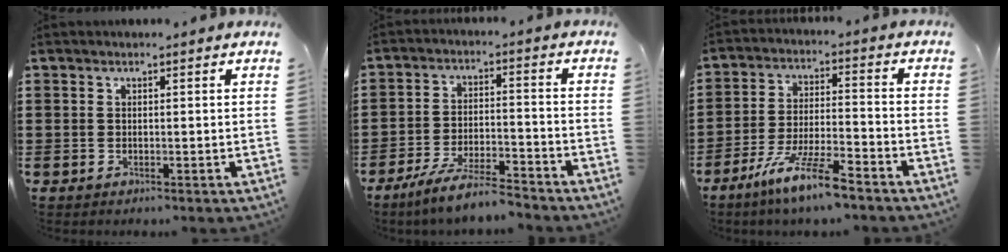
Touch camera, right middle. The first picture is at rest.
{"total": 6.7, "force": [-6.0, 0.3, 3.0], "torque": [-0.066, -0.006, -0.116]}
{"total": 9.0, "force": [-6.8, 0.6, 5.8], "torque": [-0.122, -0.007, -0.133]}